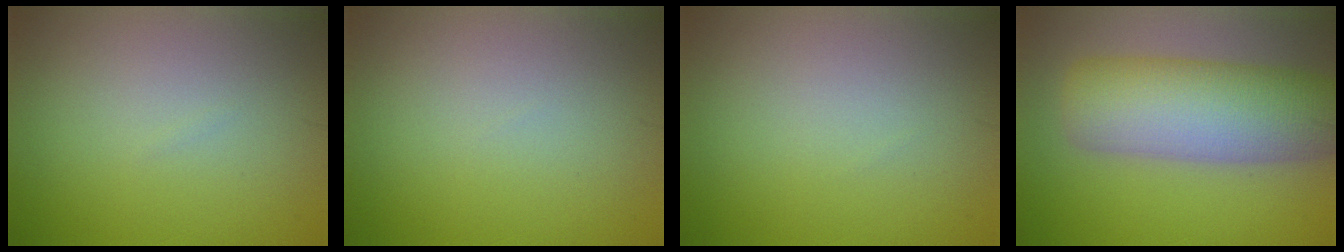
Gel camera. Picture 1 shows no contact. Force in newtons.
{"total": 0.0}
{"total": 0.0}
{"total": 9.3, "press": 9.3, "slide": 0.4}